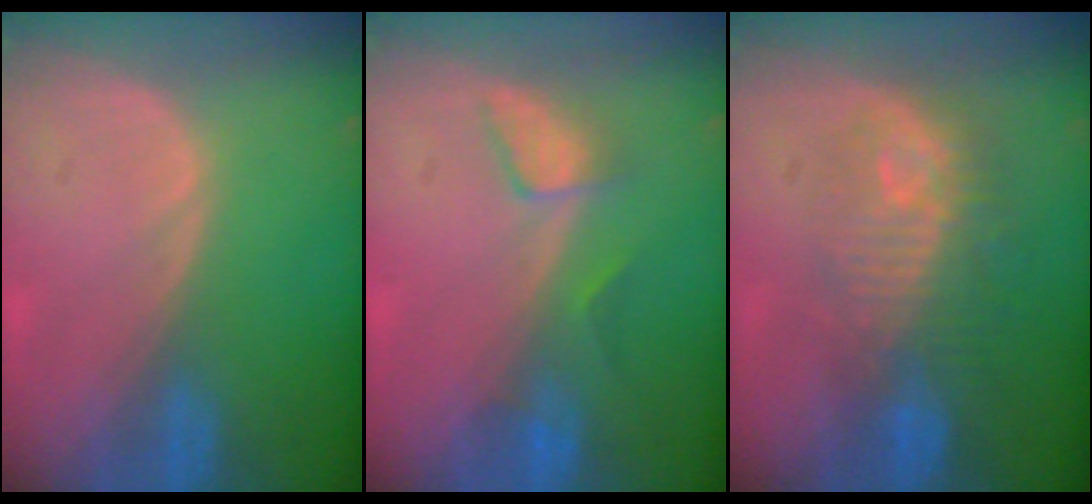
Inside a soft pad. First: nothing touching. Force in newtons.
{"total": 3.2, "press": 3.1, "slide": 0.3}
{"total": 9.7, "press": 8.9, "slide": 3.9}